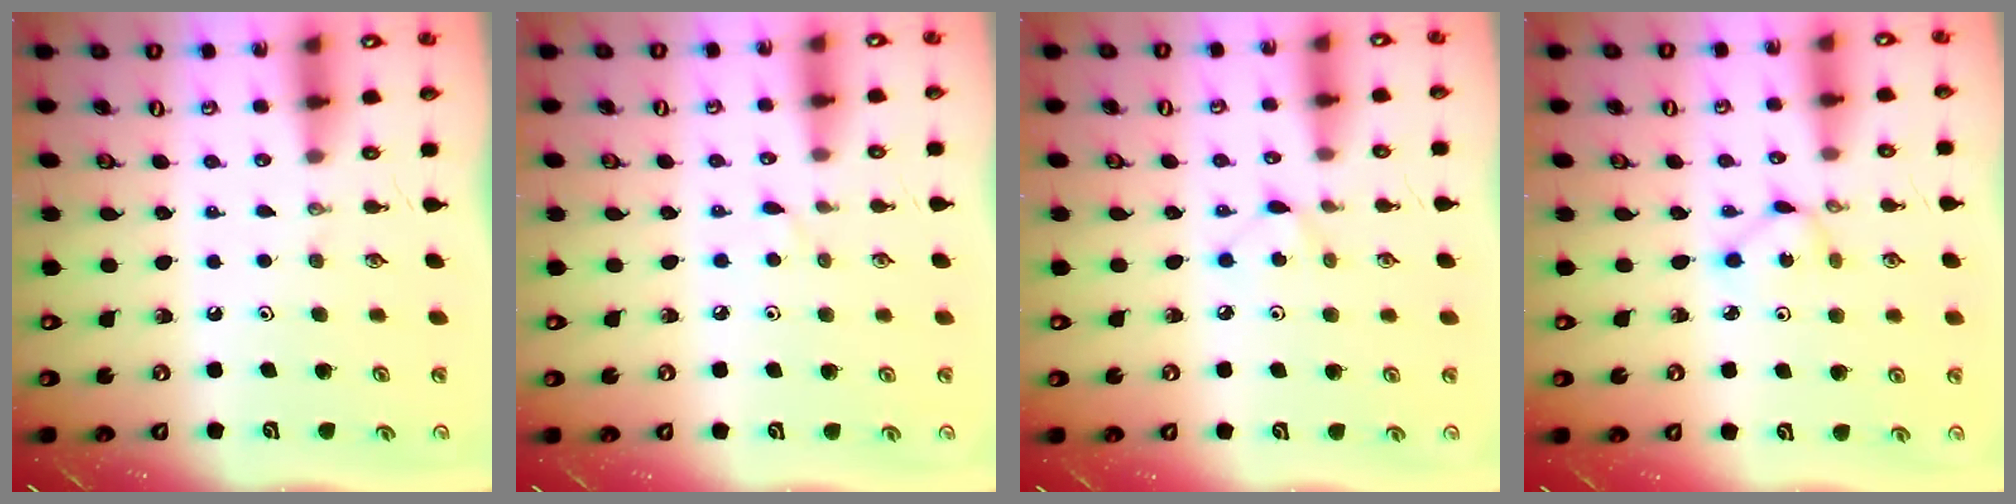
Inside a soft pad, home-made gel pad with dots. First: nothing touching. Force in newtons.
{"total": 3.0, "press": 3.0, "slide": 0.2}
{"total": 3.9, "press": 3.9, "slide": 0.5}
{"total": 1.9, "press": 1.9, "slide": 0.2}